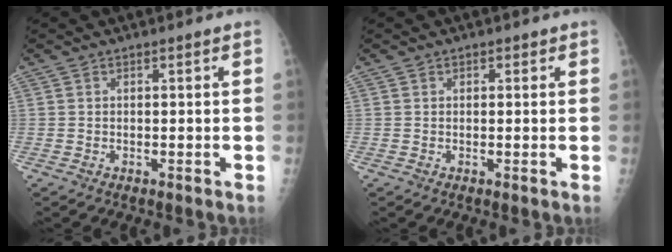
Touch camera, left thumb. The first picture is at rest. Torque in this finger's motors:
{"motor_torque": [-0.15, 0.02, -0.16, -0.16, -0.03]}